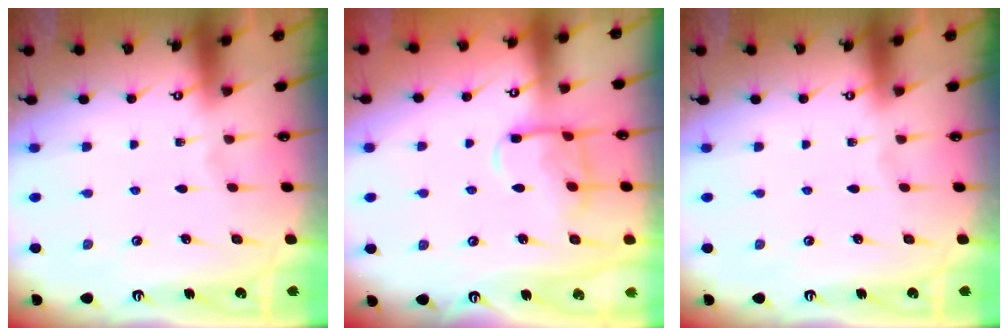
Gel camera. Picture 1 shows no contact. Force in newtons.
{"total": 10.0, "press": 10.0, "slide": 0.9}
{"total": 0.0}